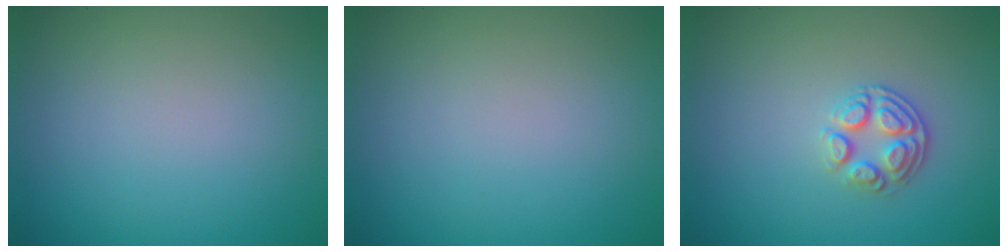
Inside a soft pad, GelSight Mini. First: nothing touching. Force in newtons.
{"total": 0.0}
{"total": 2.8, "press": 2.6, "slide": 1.2}